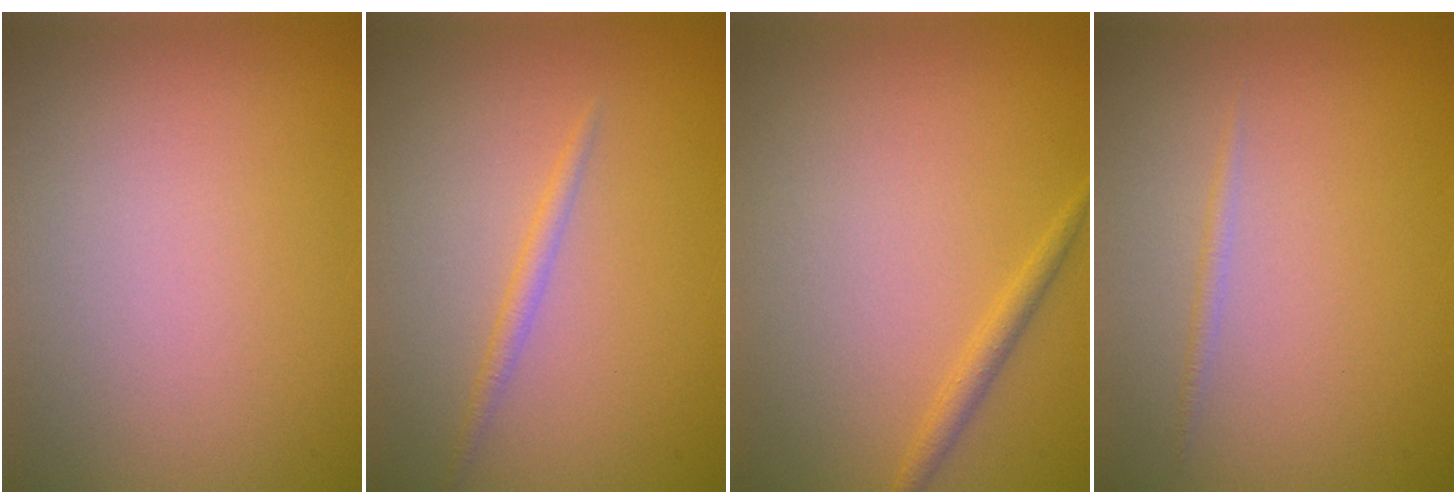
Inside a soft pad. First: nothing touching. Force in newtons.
{"total": 1.1, "press": 1.1, "slide": 0.0}
{"total": 1.3, "press": 1.3, "slide": 0.1}
{"total": 0.6, "press": 0.6, "slide": 0.0}